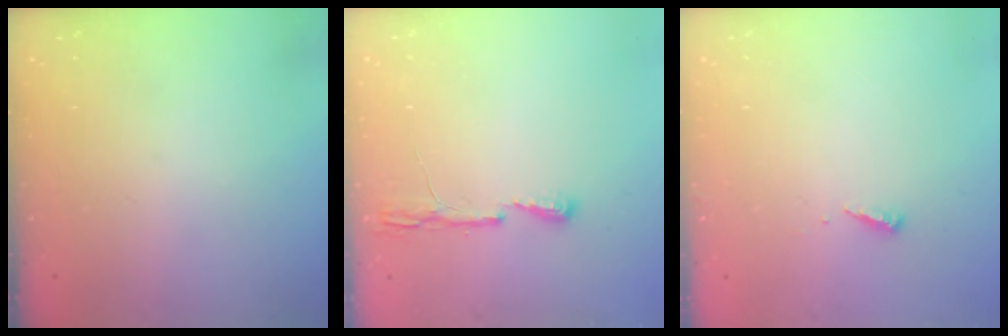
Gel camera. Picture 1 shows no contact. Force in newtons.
{"total": 4.3, "press": 4.2, "slide": 0.6}
{"total": 3.5, "press": 3.5, "slide": 0.2}